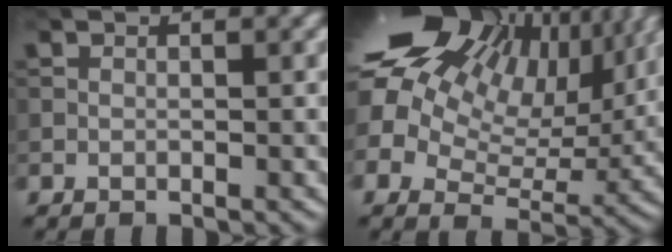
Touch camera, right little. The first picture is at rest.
{"total": 20.2, "force": [9.5, 13.0, 12.2], "torque": [-0.266, 0.050, 0.167]}